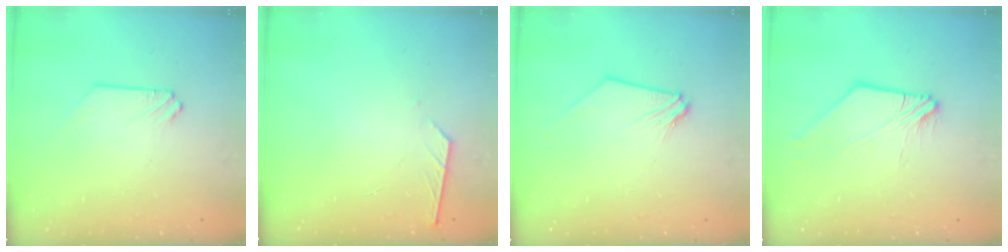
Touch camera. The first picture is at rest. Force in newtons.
{"total": 3.2, "press": 3.1, "slide": 0.3}
{"total": 0.0}
{"total": 3.8, "press": 3.8, "slide": 0.6}